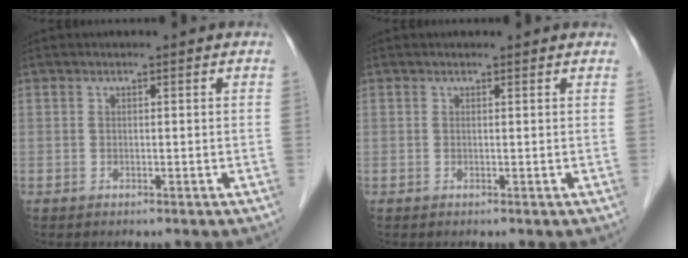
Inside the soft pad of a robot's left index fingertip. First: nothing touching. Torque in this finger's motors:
{"motor_torque": [0.22, -0.11, 0.00, 0.02]}